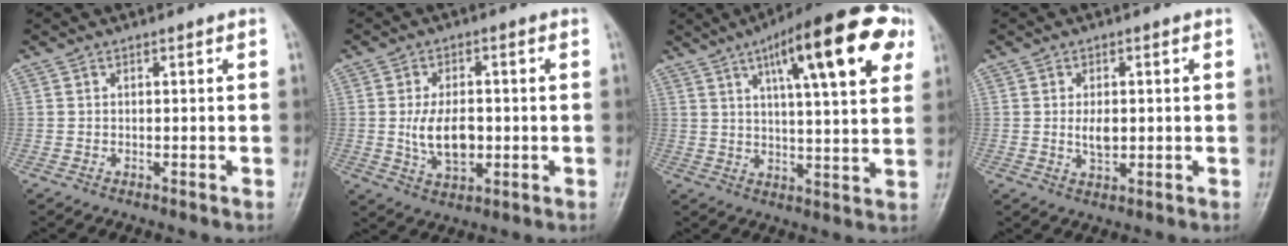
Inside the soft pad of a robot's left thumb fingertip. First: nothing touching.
{"total": 8.2, "force": [-0.6, 4.8, 6.6], "torque": [-0.108, -0.003, -0.004]}
{"total": 19.9, "force": [8.8, 5.0, 17.1], "torque": [-0.225, -0.001, 0.123]}
{"total": 3.8, "force": [0.1, 2.2, 3.1], "torque": [-0.049, -0.005, 0.004]}